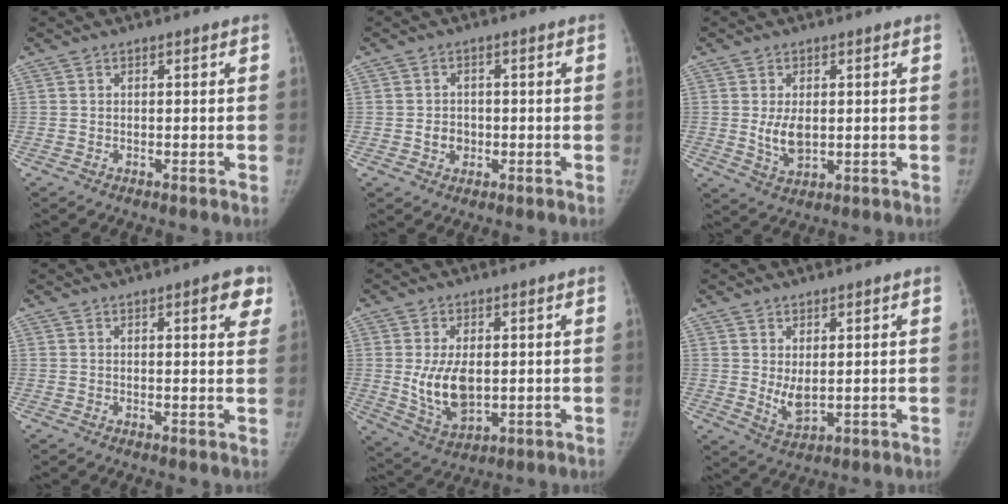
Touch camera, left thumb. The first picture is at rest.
{"total": 1.4, "force": [-0.4, 1.1, 0.7], "torque": [-0.006, 0.005, -0.007]}
{"total": 5.3, "force": [0.2, 3.1, 4.3], "torque": [-0.075, -0.012, 0.012]}
{"total": 5.2, "force": [2.7, 1.6, 4.1], "torque": [-0.029, -0.008, 0.027]}
{"total": 9.7, "force": [0.3, 5.6, 7.9], "torque": [-0.135, -0.013, 0.021]}
{"total": 4.5, "force": [0.7, 2.4, 3.7], "torque": [-0.059, -0.016, 0.025]}